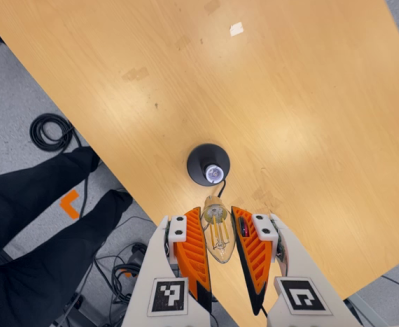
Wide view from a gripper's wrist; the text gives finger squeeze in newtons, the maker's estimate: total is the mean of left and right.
{"total": 16.1, "left": 18.2, "right": 14.0}